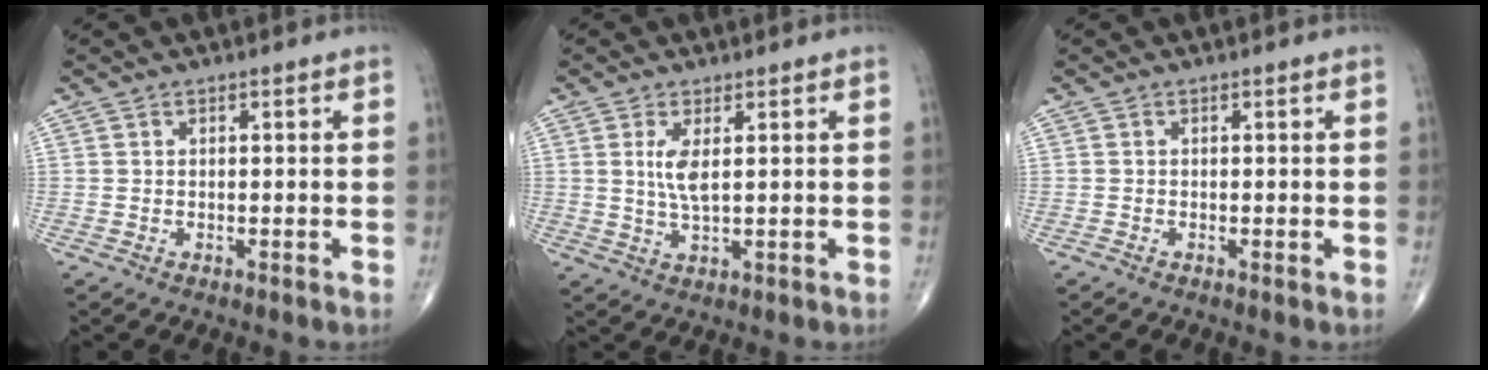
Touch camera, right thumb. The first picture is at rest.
{"total": 4.1, "force": [1.1, 1.1, 3.8], "torque": [-0.084, -0.012, 0.026]}
{"total": 0.0}